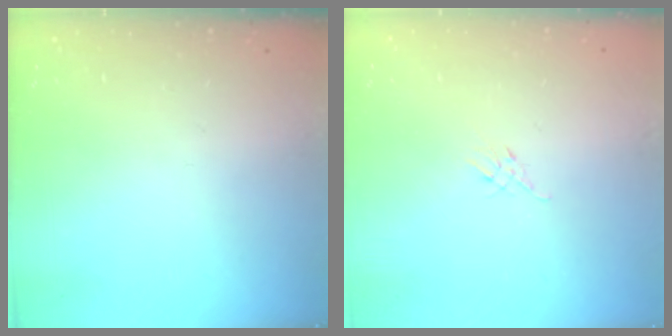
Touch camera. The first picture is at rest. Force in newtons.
{"total": 2.6, "press": 2.5, "slide": 0.7}